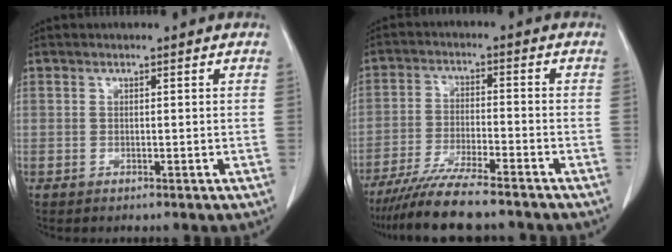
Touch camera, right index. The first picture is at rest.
{"total": 11.0, "force": [-9.3, 0.6, 5.7], "torque": [-0.096, -0.029, -0.155]}